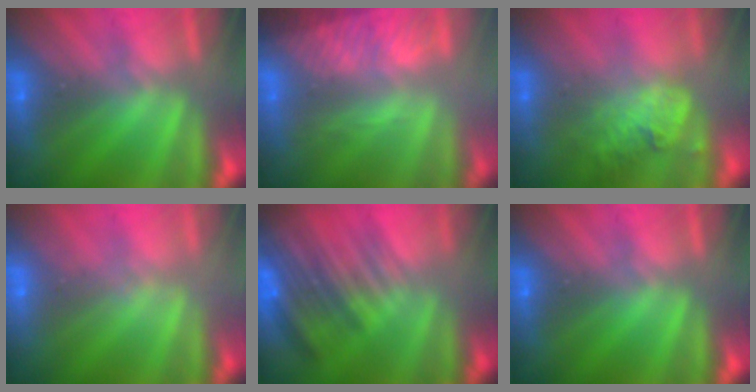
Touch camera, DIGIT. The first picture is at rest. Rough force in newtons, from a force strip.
{"total": 2.9}
{"total": 2.2}
{"total": 1.6}
{"total": 6.9}
{"total": 0.0}